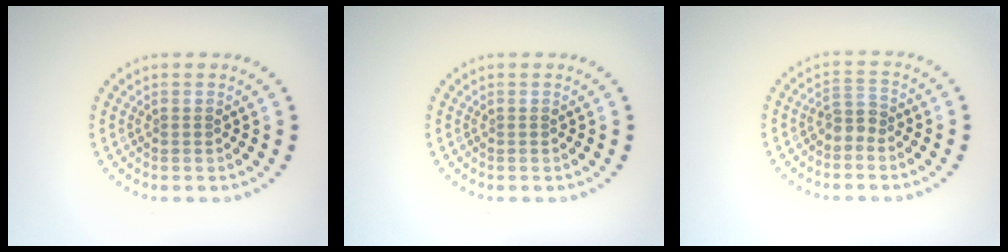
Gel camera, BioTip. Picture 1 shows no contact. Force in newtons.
{"total": 0.0}
{"total": 1.8, "press": 1.4, "slide": 1.2}